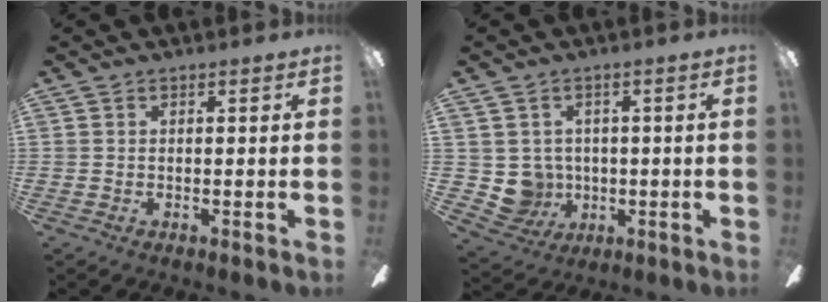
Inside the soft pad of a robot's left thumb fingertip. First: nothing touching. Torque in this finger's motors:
{"motor_torque": [-0.01, 0.01, -0.23, 0.04, 0.02]}